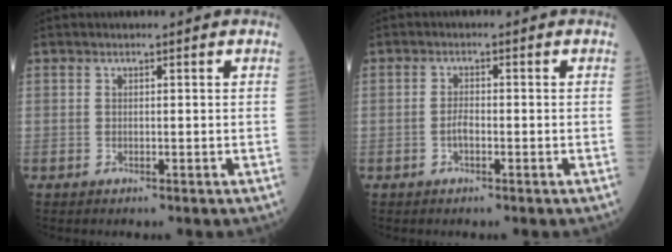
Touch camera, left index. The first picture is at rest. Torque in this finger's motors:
{"motor_torque": [0.42, 0.33, 0.21, 0.02]}